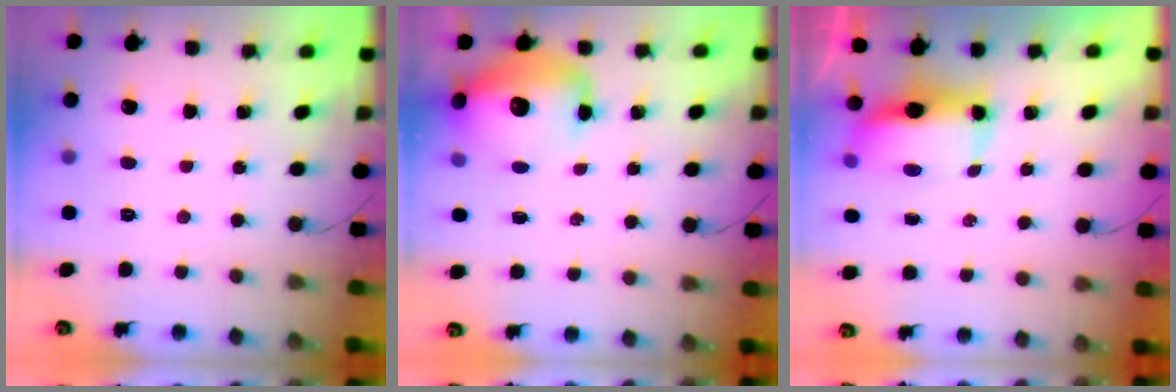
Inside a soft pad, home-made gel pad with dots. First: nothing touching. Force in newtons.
{"total": 14.9, "press": 14.4, "slide": 4.1}
{"total": 9.1, "press": 8.2, "slide": 4.0}